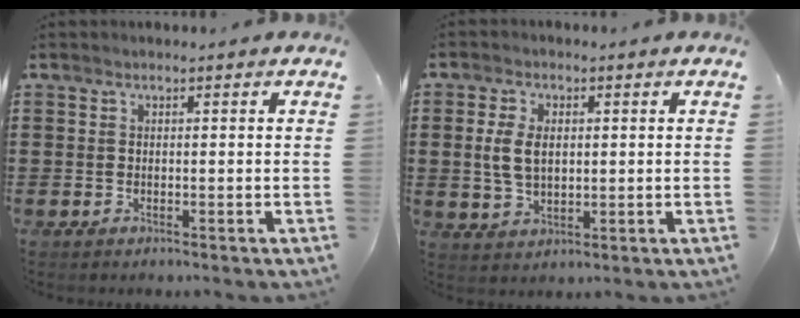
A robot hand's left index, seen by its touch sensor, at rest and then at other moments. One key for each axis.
{"total": 5.4, "fx": 0.7, "fy": 3.1, "fz": 4.3, "tx": -0.111, "ty": 0.003, "tz": 0.006}